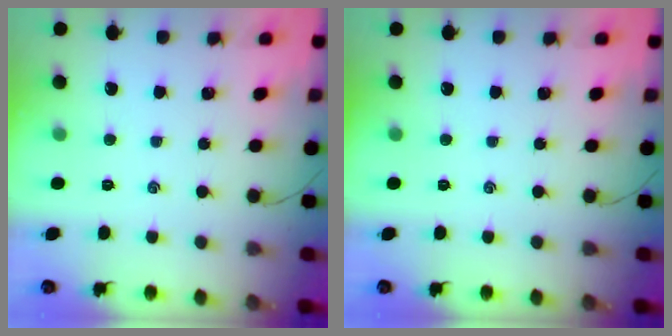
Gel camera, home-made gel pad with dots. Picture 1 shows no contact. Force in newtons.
{"total": 0.0}